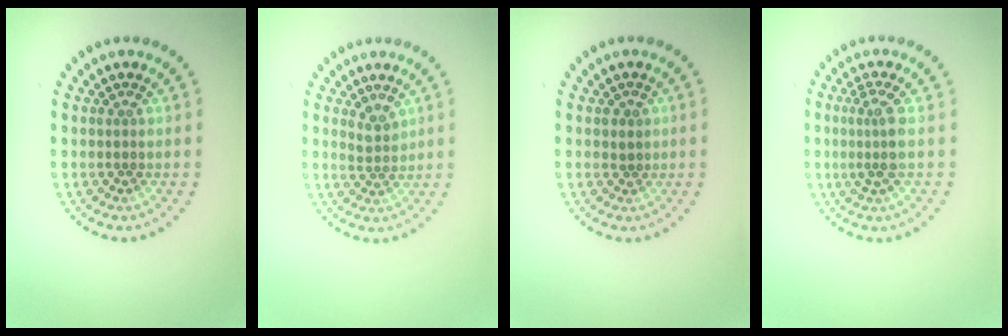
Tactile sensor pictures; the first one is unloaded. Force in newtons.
{"total": 1.6, "press": 1.3, "slide": 1.0}
{"total": 0.8, "press": 0.4, "slide": 0.7}
{"total": 2.4, "press": 1.9, "slide": 1.5}